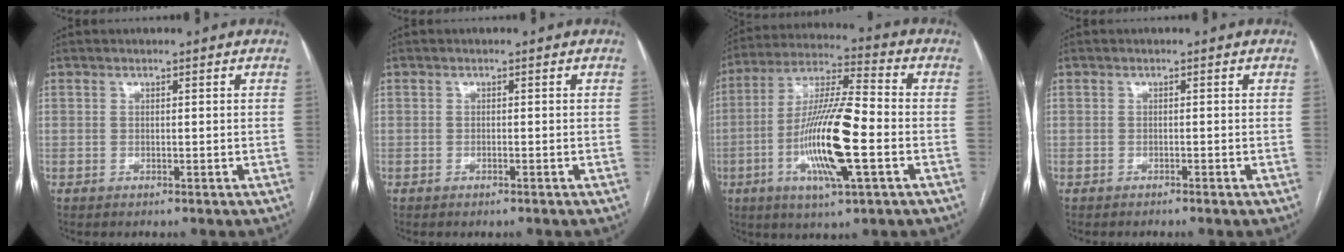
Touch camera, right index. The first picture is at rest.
{"total": 0.6, "force": [-0.4, 0.0, 0.4], "torque": [-0.012, -0.001, -0.006]}
{"total": 16.1, "force": [-4.2, 1.7, 15.5], "torque": [-0.304, -0.007, -0.078]}
{"total": 1.0, "force": [-0.8, -0.2, 0.5], "torque": [-0.009, 0.003, -0.013]}